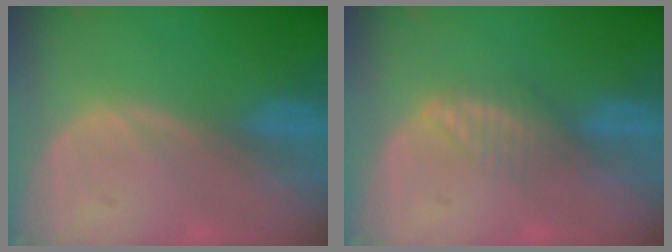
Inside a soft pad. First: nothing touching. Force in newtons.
{"total": 2.7, "press": 2.7, "slide": 0.2}